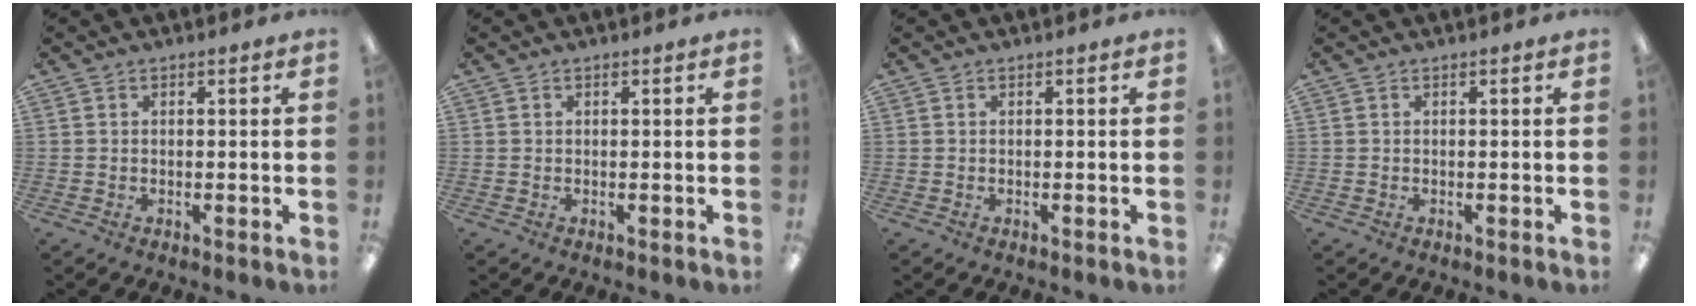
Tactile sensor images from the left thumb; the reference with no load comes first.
{"total": 0.0}
{"total": 0.0}
{"total": 0.0}